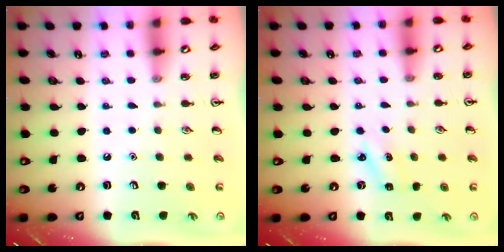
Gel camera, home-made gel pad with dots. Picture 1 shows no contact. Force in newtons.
{"total": 2.2, "press": 2.1, "slide": 0.8}